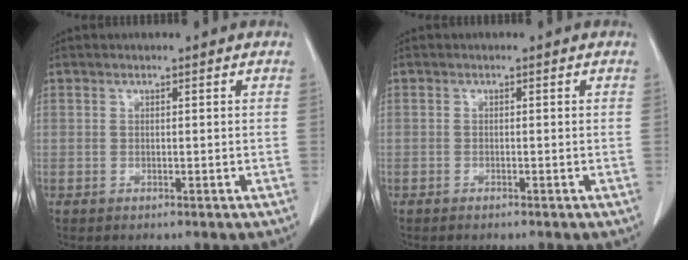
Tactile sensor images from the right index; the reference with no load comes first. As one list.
[{"total": 0.7, "force": [-0.6, 0.0, 0.3], "torque": [-0.011, -0.001, -0.009]}]